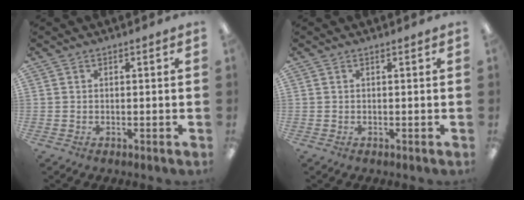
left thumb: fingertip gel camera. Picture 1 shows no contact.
{"total": 0.0}